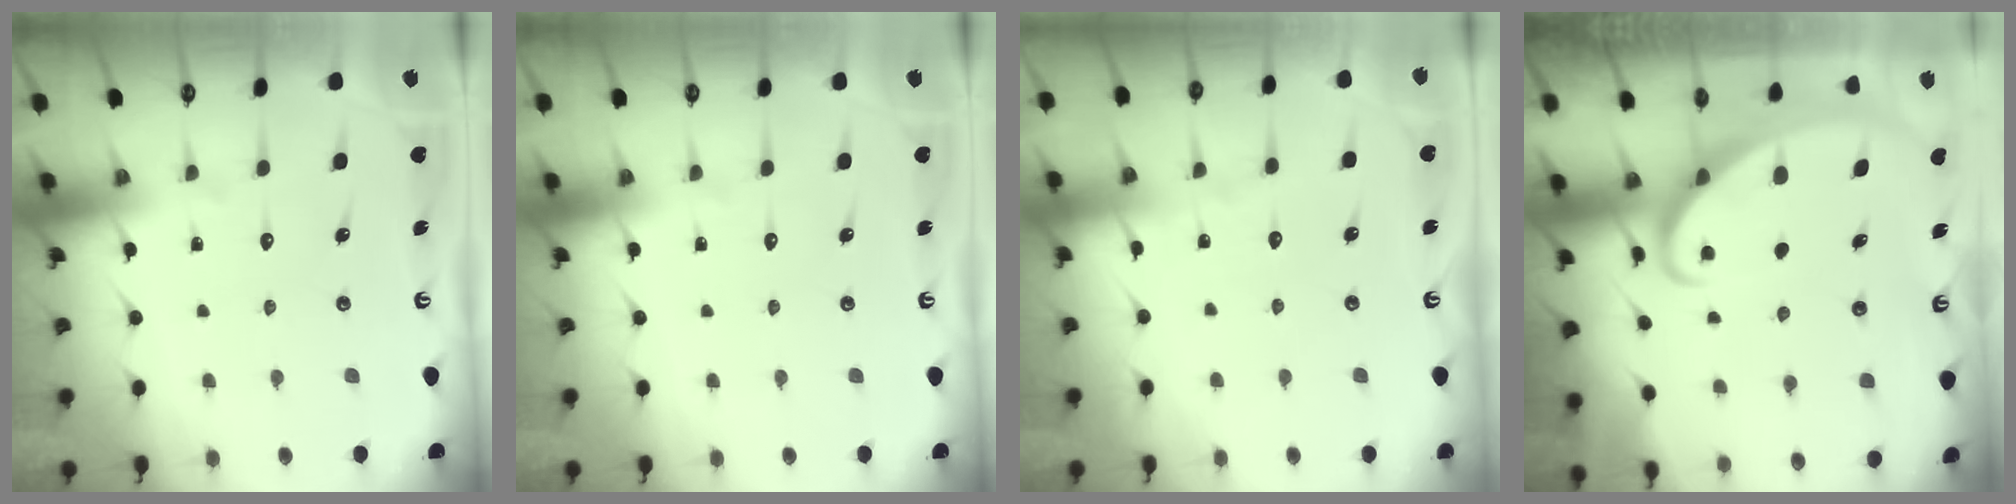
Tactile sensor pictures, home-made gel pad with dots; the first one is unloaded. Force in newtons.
{"total": 0.0}
{"total": 3.1, "press": 3.1, "slide": 0.4}
{"total": 2.2, "press": 2.2, "slide": 0.4}